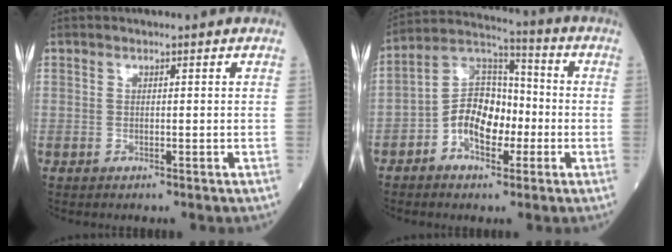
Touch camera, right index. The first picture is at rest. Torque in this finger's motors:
{"motor_torque": [0.89, -0.54, 0.26, 0.10]}